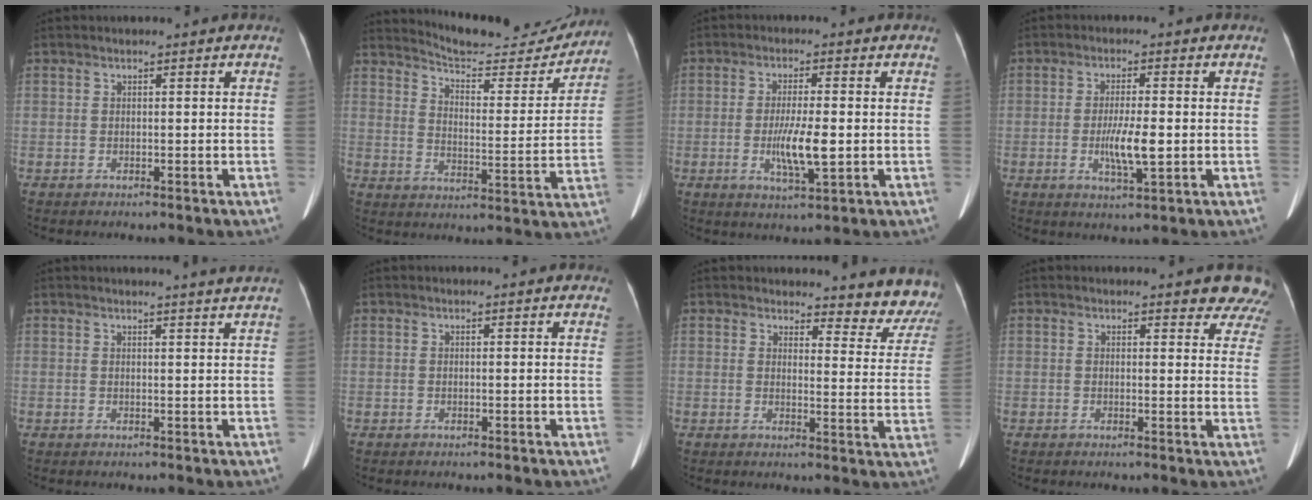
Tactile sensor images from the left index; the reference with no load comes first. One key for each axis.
{"total": 16.8, "fx": 16.2, "fy": 2.4, "fz": 3.3, "tx": -0.042, "ty": -0.061, "tz": 0.209}
{"total": 6.1, "fx": -1.4, "fy": 0.9, "fz": 5.8, "tx": -0.112, "ty": -0.030, "tz": -0.027}
{"total": 5.3, "fx": -1.4, "fy": 0.8, "fz": 5.1, "tx": -0.098, "ty": -0.027, "tz": -0.025}
{"total": 4.8, "fx": 4.4, "fy": -1.0, "fz": 1.7, "tx": -0.020, "ty": -0.019, "tz": 0.031}
{"total": 3.5, "fx": 3.0, "fy": 0.9, "fz": 1.5, "tx": -0.011, "ty": -0.003, "tz": 0.020}
{"total": 10.6, "fx": 10.3, "fy": 2.6, "fz": 0.4, "tx": 0.035, "ty": -0.079, "tz": 0.081}
{"total": 9.0, "fx": 8.4, "fy": 2.4, "fz": 2.0, "tx": 0.024, "ty": -0.037, "tz": 0.055}